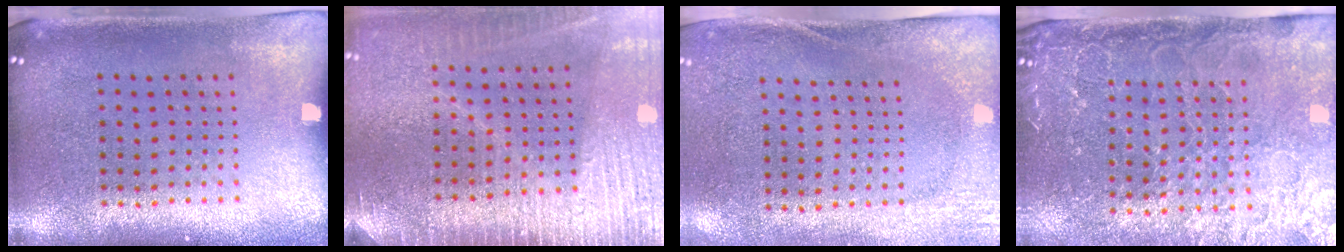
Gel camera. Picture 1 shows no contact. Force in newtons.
{"total": 3.5, "press": 3.0, "slide": 1.7}
{"total": 2.8, "press": 2.2, "slide": 1.7}
{"total": 4.2, "press": 3.8, "slide": 1.8}